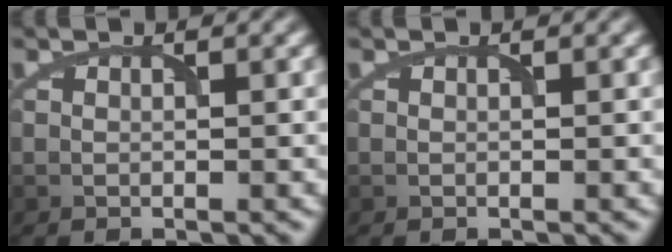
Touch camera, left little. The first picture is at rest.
{"total": 0.0}